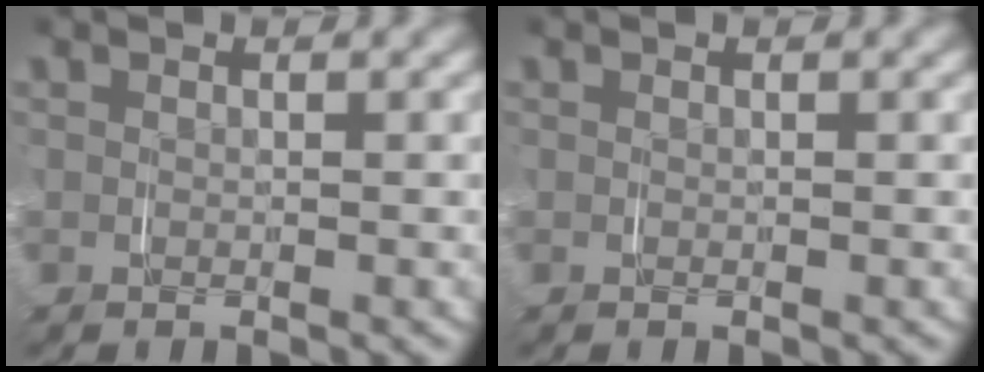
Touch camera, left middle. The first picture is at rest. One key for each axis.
{"total": 0.0}